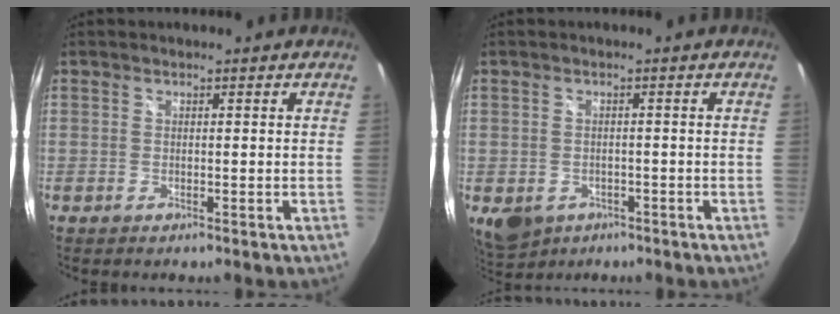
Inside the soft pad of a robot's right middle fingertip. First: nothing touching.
{"total": 6.6, "force": [-3.2, 4.9, 3.1], "torque": [-0.064, -0.019, -0.040]}